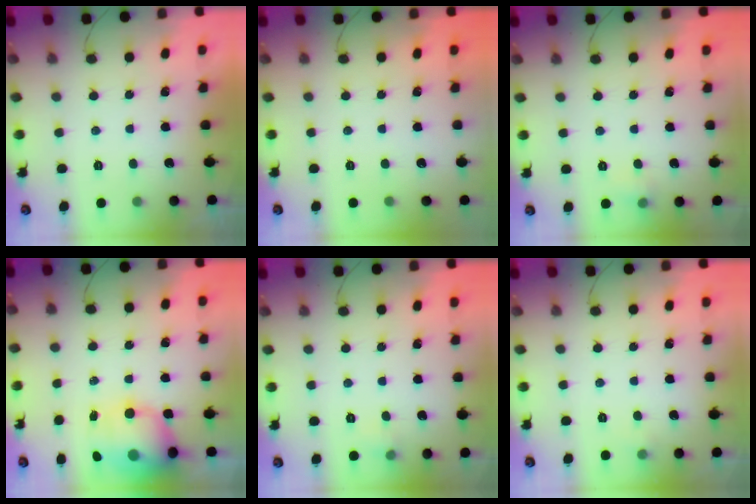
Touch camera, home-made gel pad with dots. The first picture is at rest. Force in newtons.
{"total": 0.0}
{"total": 4.0, "press": 3.8, "slide": 1.3}
{"total": 12.4, "press": 12.0, "slide": 2.8}
{"total": 3.4, "press": 3.2, "slide": 1.3}
{"total": 3.2, "press": 2.9, "slide": 1.4}